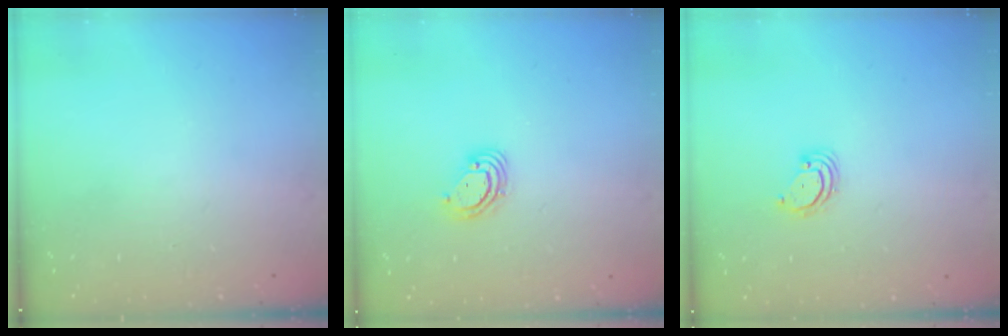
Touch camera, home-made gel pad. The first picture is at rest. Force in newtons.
{"total": 4.1, "press": 4.1, "slide": 0.3}
{"total": 2.9, "press": 2.9, "slide": 0.3}